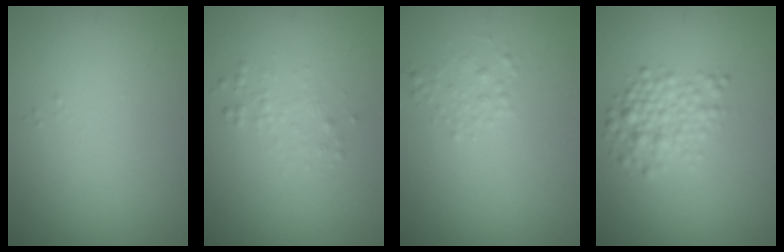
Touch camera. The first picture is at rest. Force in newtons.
{"total": 1.1, "press": 1.1, "slide": 0.0}
{"total": 1.1, "press": 1.1, "slide": 0.1}
{"total": 3.0, "press": 3.0, "slide": 0.2}